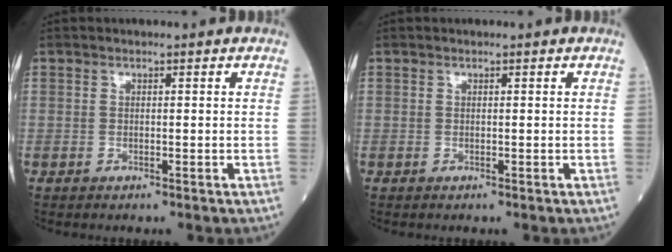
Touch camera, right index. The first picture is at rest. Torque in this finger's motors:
{"motor_torque": [0.00, 0.00, 0.00, -0.01]}